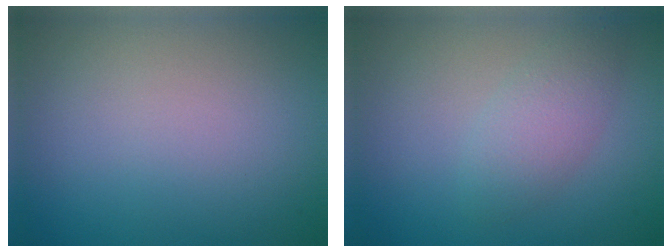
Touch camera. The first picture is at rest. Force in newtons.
{"total": 2.5, "press": 2.5, "slide": 0.1}